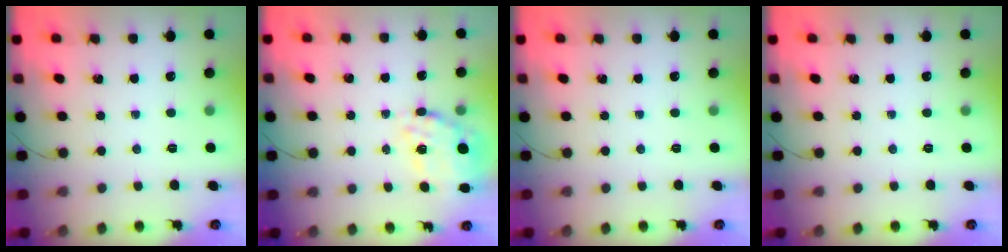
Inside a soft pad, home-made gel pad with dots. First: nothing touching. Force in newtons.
{"total": 17.9, "press": 17.6, "slide": 3.4}
{"total": 0.0}
{"total": 0.0}